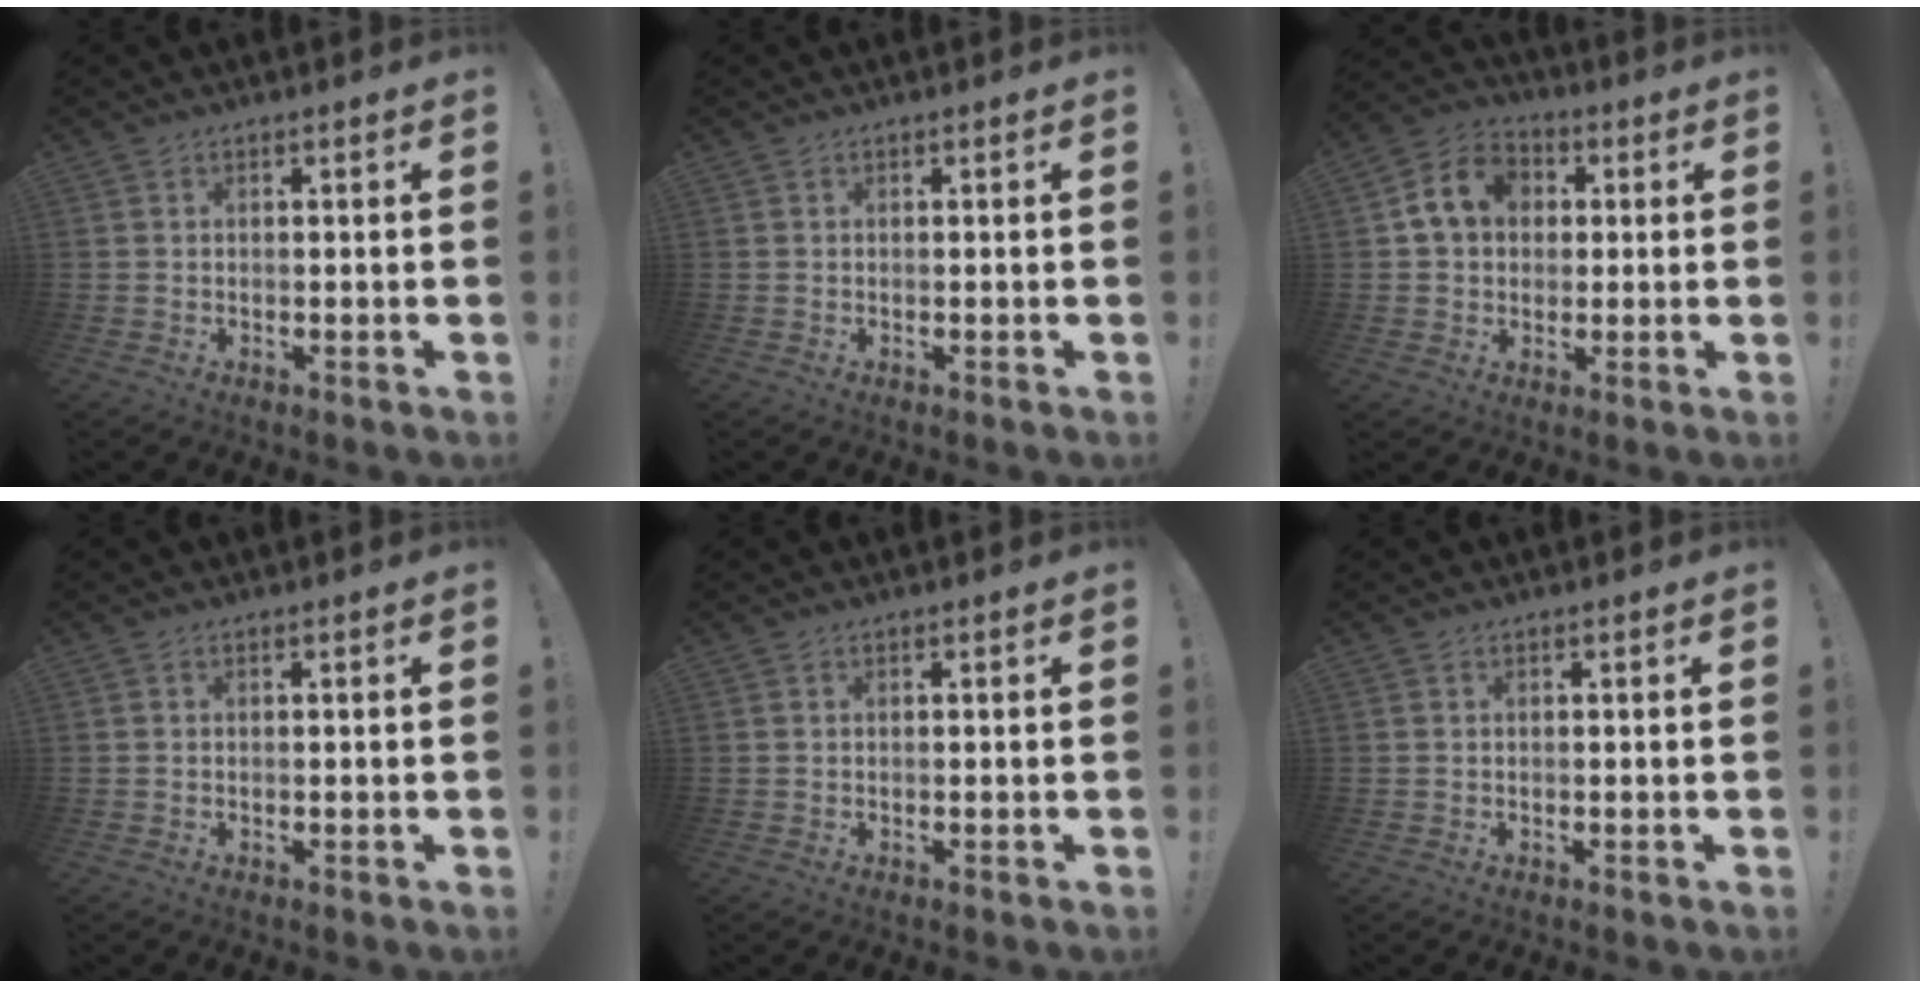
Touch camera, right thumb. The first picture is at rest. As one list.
[{"total": 0.0}, {"total": 11.8, "force": [3.1, 9.8, 5.9], "torque": [-0.086, 0.006, 0.065]}, {"total": 0.0}, {"total": 0.0}, {"total": 0.0}]